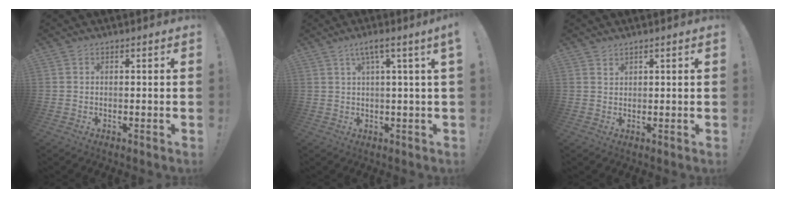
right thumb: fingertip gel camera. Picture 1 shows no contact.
{"total": 5.3, "force": [1.8, -0.6, 4.9], "torque": [-0.086, -0.002, 0.025]}
{"total": 1.4, "force": [1.3, 0.4, 0.3], "torque": [-0.003, -0.006, 0.023]}